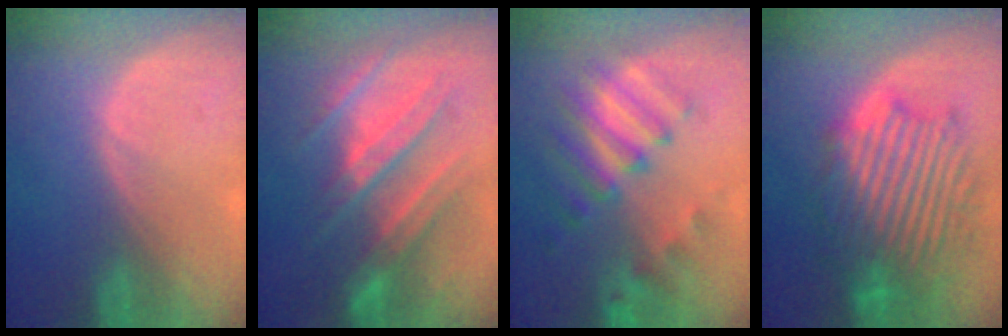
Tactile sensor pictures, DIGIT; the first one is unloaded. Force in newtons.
{"total": 9.4, "press": 9.3, "slide": 1.6}
{"total": 8.2, "press": 7.8, "slide": 2.8}
{"total": 13.2, "press": 13.2, "slide": 1.1}